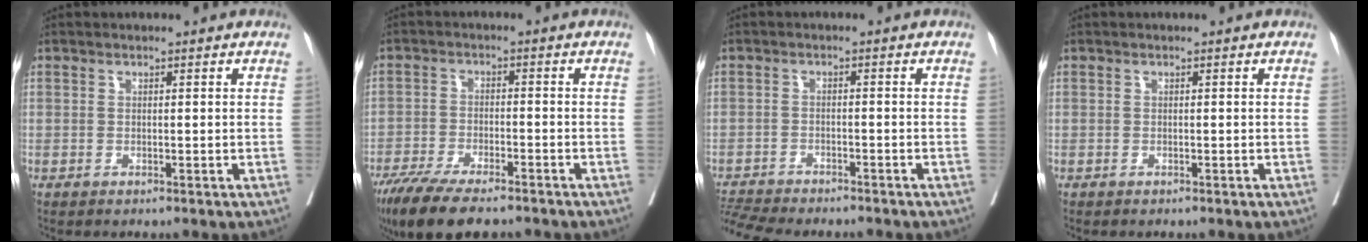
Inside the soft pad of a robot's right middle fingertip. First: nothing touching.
{"total": 12.3, "force": [-9.7, 2.7, 7.1], "torque": [-0.121, -0.025, -0.158]}
{"total": 9.5, "force": [-9.0, 0.8, 3.1], "torque": [-0.056, -0.002, -0.138]}
{"total": 0.0}